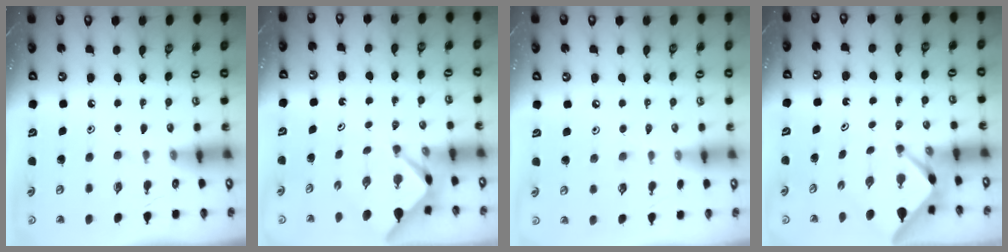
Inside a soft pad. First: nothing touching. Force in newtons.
{"total": 2.8, "press": 2.8, "slide": 0.3}
{"total": 1.9, "press": 1.8, "slide": 0.5}
{"total": 2.7, "press": 2.7, "slide": 0.3}